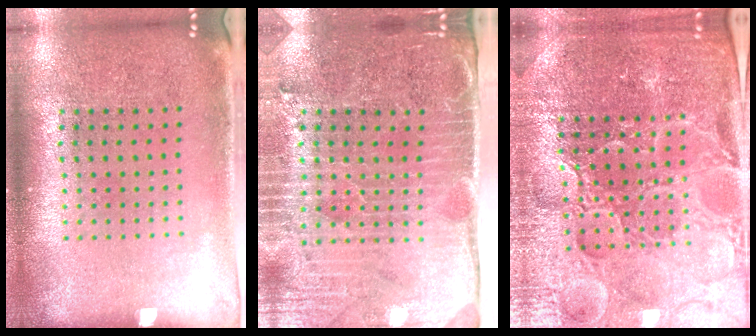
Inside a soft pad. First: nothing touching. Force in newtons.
{"total": 4.4, "press": 3.7, "slide": 2.3}
{"total": 5.2, "press": 4.9, "slide": 1.8}